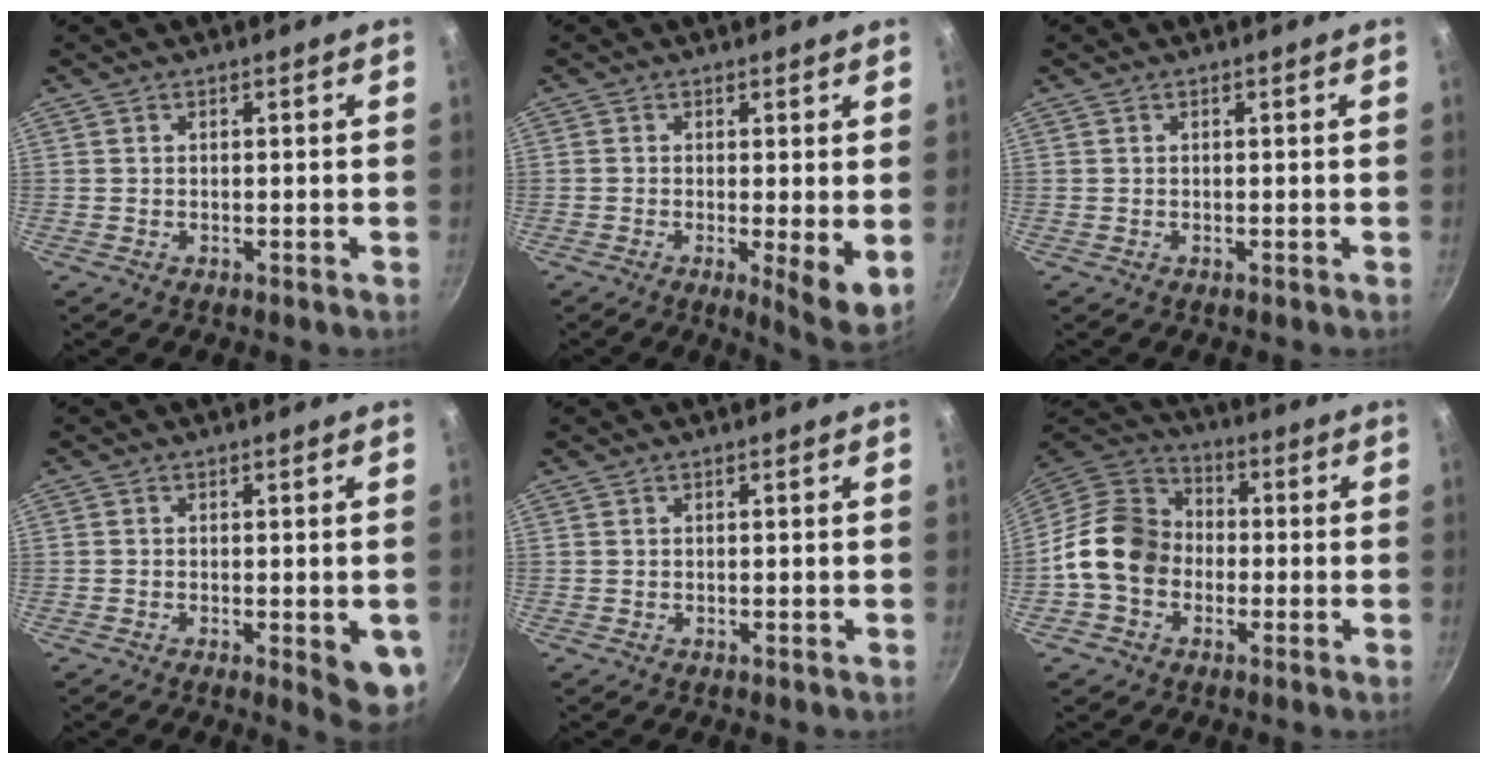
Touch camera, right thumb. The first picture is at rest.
{"total": 6.9, "force": [-0.3, 1.7, 6.7], "torque": [-0.092, -0.023, -0.004]}
{"total": 0.0}
{"total": 7.0, "force": [-1.8, 2.3, 6.4], "torque": [-0.063, -0.004, -0.020]}
{"total": 0.0}
{"total": 13.4, "force": [-2.4, 10.9, 7.4], "torque": [-0.101, 0.036, -0.065]}